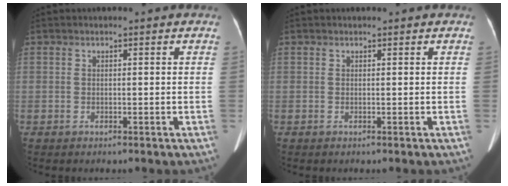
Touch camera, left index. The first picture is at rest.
{"total": 0.9, "force": [0.8, 0.1, 0.4], "torque": [-0.008, 0.001, 0.010]}